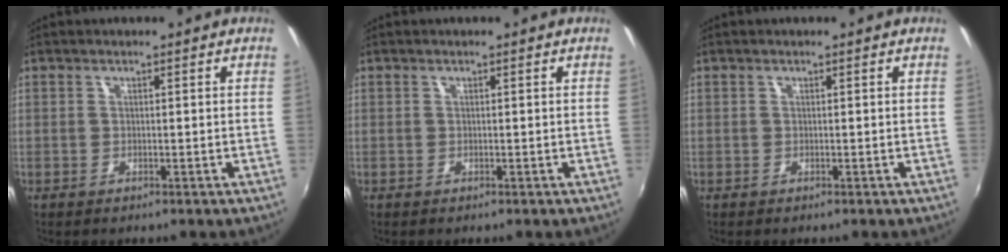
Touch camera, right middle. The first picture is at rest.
{"total": 0.0}
{"total": 0.0}